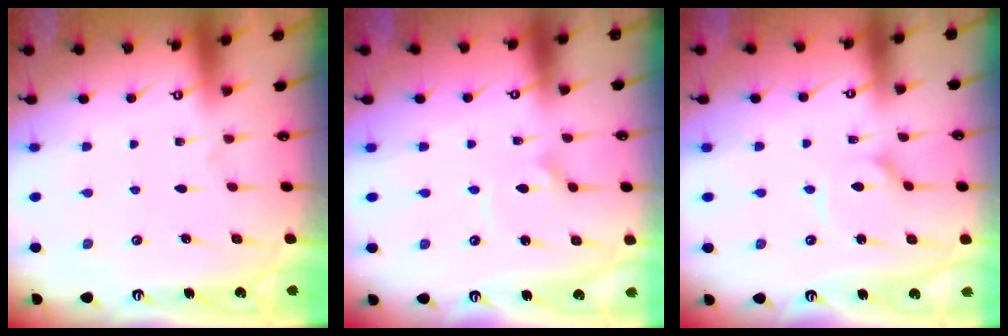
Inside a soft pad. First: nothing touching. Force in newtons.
{"total": 2.9, "press": 2.9, "slide": 0.4}
{"total": 2.6, "press": 2.6, "slide": 0.4}